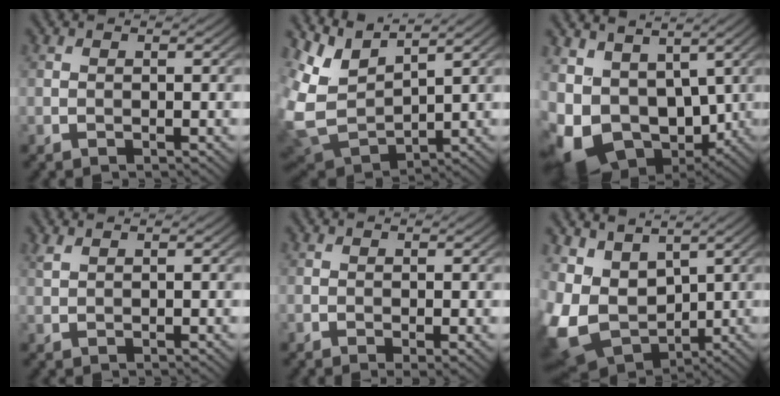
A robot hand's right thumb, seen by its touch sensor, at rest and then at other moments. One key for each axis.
{"total": 8.5, "fx": 4.9, "fy": 4.0, "fz": 5.7, "tx": -0.157, "ty": -0.002, "tz": 0.100}
{"total": 11.1, "fx": 1.3, "fy": 8.0, "fz": 7.6, "tx": -0.179, "ty": -0.021, "tz": 0.040}
{"total": 1.1, "fx": 1.0, "fy": 0.2, "fz": 0.5, "tx": -0.022, "ty": 0.004, "tz": 0.024}
{"total": 1.0, "fx": -0.2, "fy": 0.2, "fz": 0.9, "tx": -0.017, "ty": -0.007, "tz": -0.005}
{"total": 9.0, "fx": 2.9, "fy": 6.5, "fz": 5.6, "tx": -0.168, "ty": -0.004, "tz": 0.059}